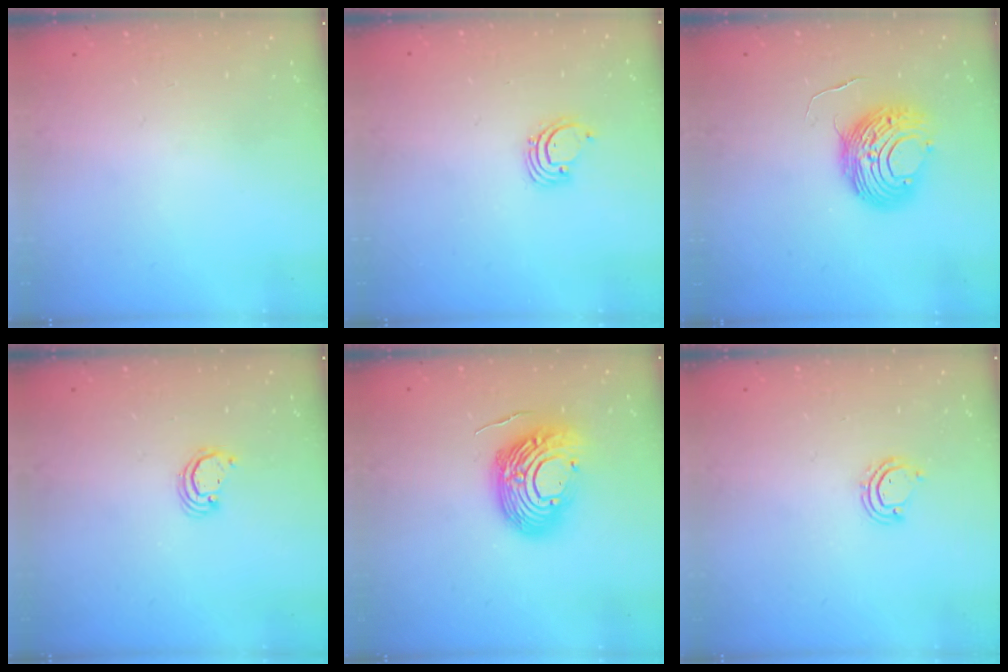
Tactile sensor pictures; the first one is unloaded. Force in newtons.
{"total": 1.4, "press": 1.4, "slide": 0.1}
{"total": 10.3, "press": 10.3, "slide": 0.7}
{"total": 2.3, "press": 2.3, "slide": 0.3}
{"total": 14.4, "press": 14.3, "slide": 2.2}
{"total": 5.0, "press": 5.0, "slide": 0.3}